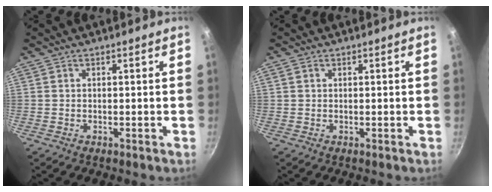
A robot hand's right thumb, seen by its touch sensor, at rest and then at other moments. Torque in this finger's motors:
{"motor_torque": [-0.34, -0.45, -0.51, 0.01, -0.06]}